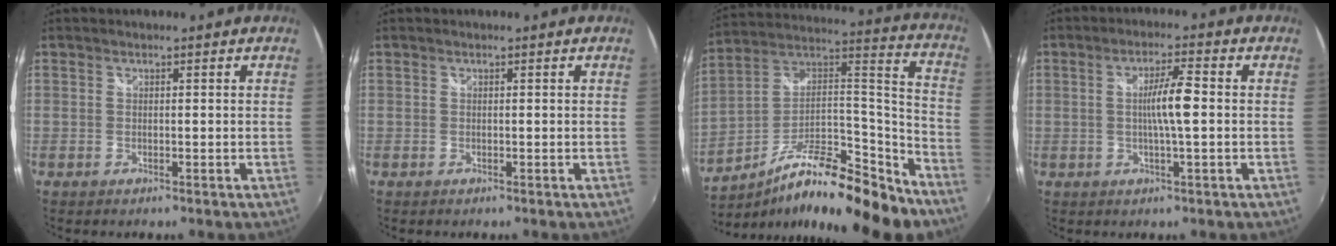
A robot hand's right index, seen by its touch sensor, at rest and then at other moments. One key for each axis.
{"total": 0.0}
{"total": 22.1, "fx": -14.7, "fy": 5.5, "fz": 15.6, "tx": -0.246, "ty": 0.008, "tz": -0.255}
{"total": 5.7, "fx": -0.2, "fy": 0.1, "fz": 5.7, "tx": -0.100, "ty": 0.001, "tz": -0.002}